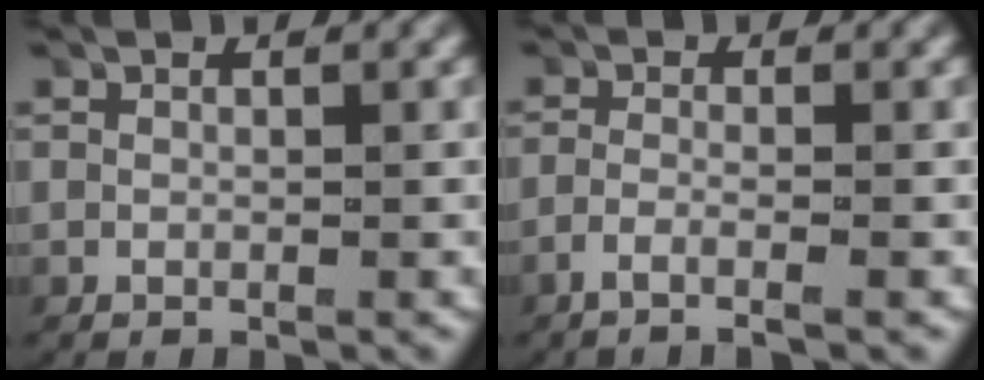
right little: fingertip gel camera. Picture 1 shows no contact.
{"total": 2.5, "force": [-1.9, -0.2, 1.6], "torque": [-0.042, -0.007, -0.032]}